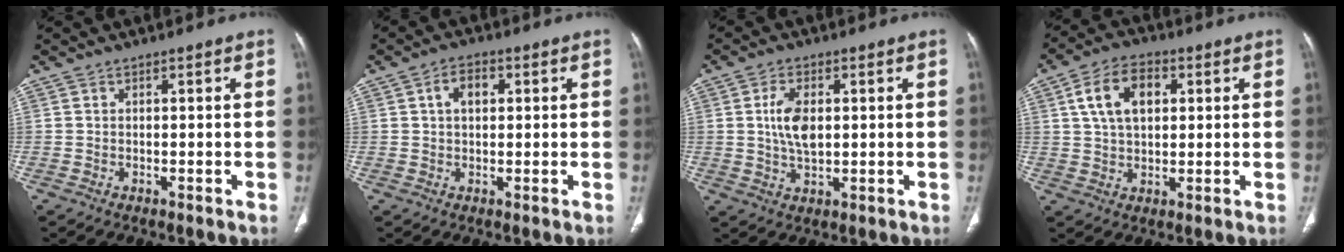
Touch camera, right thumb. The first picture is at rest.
{"total": 4.5, "force": [1.1, 2.9, 3.2], "torque": [-0.049, 0.009, 0.017]}
{"total": 6.6, "force": [0.9, 3.6, 5.5], "torque": [-0.104, -0.003, 0.018]}
{"total": 10.2, "force": [2.9, 6.4, 7.4], "torque": [-0.120, 0.007, 0.048]}